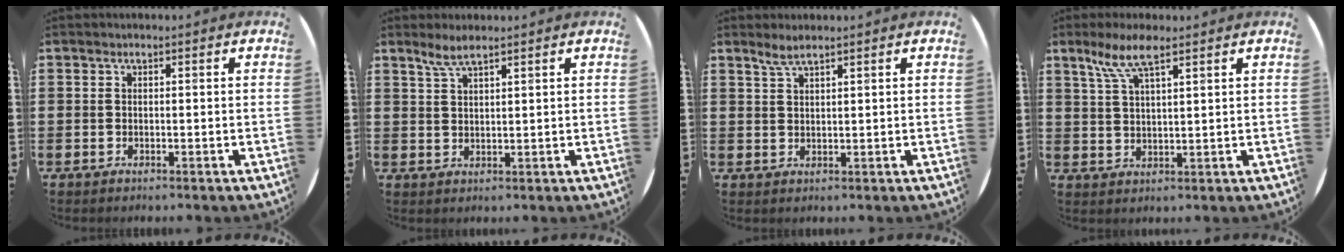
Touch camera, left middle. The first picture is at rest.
{"total": 3.0, "force": [2.5, 0.4, 1.7], "torque": [-0.035, 0.005, 0.045]}
{"total": 2.2, "force": [1.9, 0.2, 1.0], "torque": [-0.021, 0.002, 0.034]}
{"total": 6.1, "force": [4.2, 1.3, 4.2], "torque": [-0.092, 0.003, 0.073]}